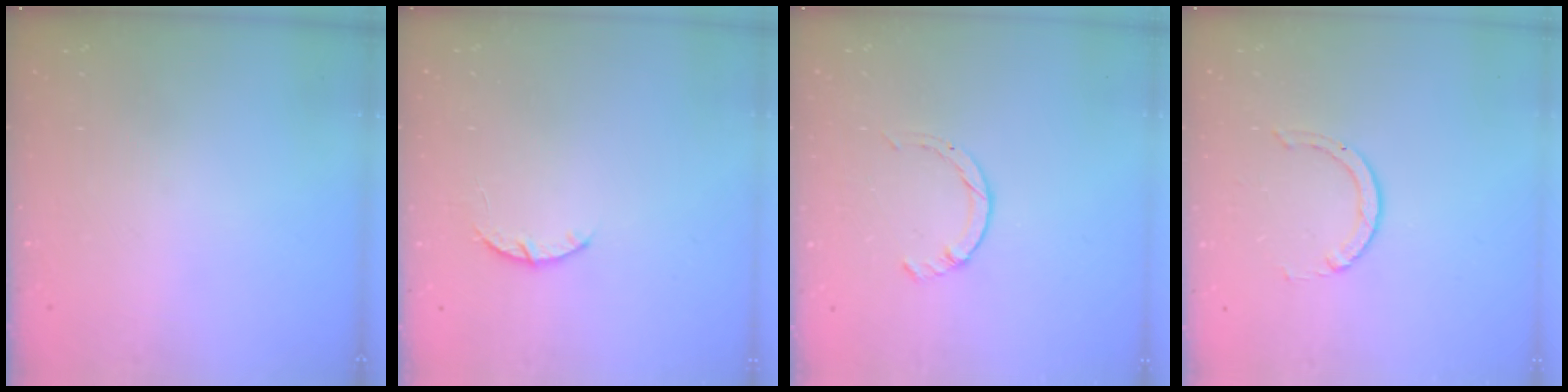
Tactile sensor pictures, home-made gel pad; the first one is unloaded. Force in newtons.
{"total": 3.0, "press": 2.9, "slide": 0.5}
{"total": 1.7, "press": 1.7, "slide": 0.2}
{"total": 1.5, "press": 1.5, "slide": 0.2}